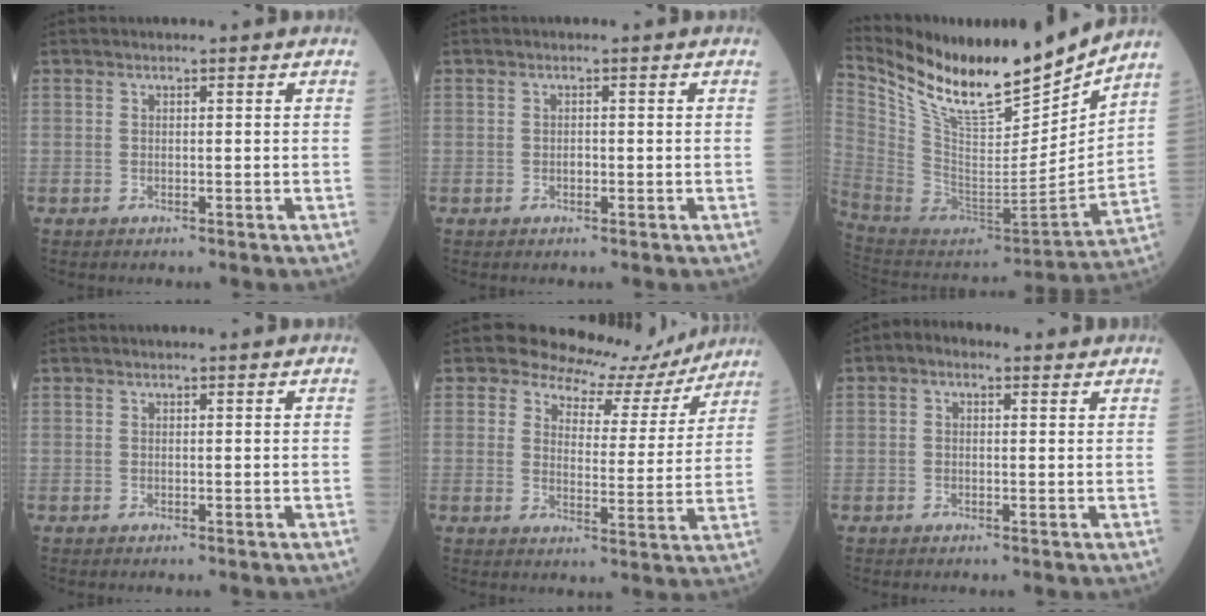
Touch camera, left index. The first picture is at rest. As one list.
[{"total": 1.0, "force": [-0.7, 0.4, 0.5], "torque": [-0.011, -0.003, -0.013]}, {"total": 20.6, "force": [17.8, 2.8, 10.1], "torque": [-0.191, -0.044, 0.319]}, {"total": 0.0}, {"total": 9.9, "force": [9.1, 3.8, 0.8], "torque": [-0.003, -0.015, 0.103]}, {"total": 2.7, "force": [1.0, 1.7, 1.8], "torque": [-0.036, 0.021, 0.011]}]